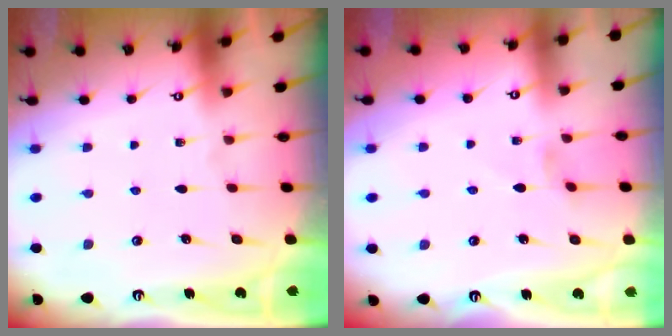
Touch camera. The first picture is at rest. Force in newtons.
{"total": 1.3, "press": 1.2, "slide": 0.4}